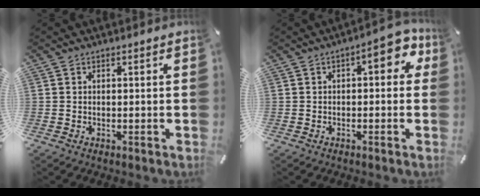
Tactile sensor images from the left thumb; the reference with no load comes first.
{"total": 7.7, "force": [1.7, 3.3, 6.7], "torque": [-0.089, -0.009, 0.020]}